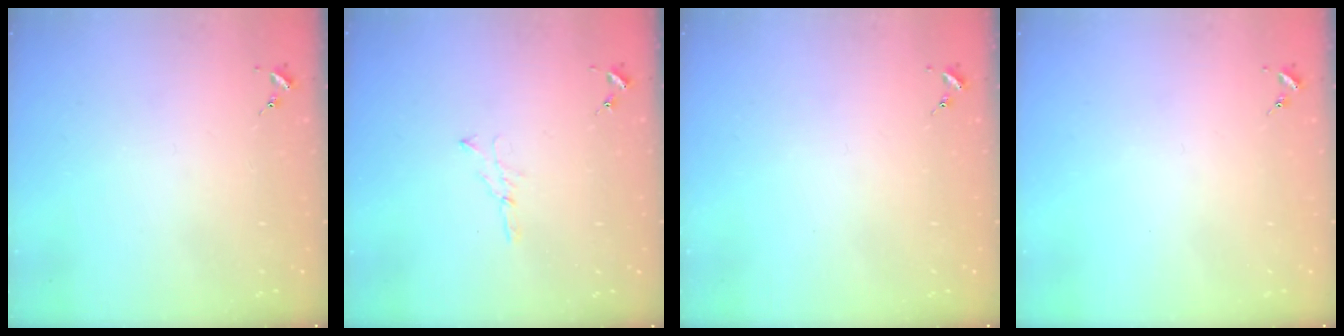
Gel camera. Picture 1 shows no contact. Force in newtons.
{"total": 3.7, "press": 3.7, "slide": 0.5}
{"total": 0.0}
{"total": 0.0}